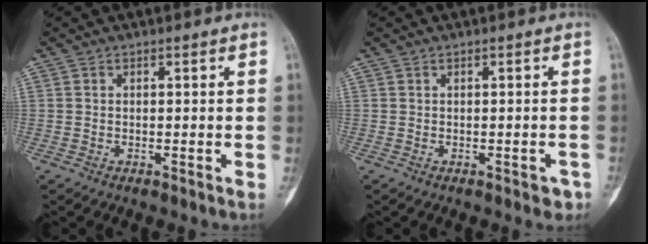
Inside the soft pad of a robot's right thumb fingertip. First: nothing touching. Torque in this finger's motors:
{"motor_torque": [0.52, 0.47, 0.09, -0.01, 0.01]}